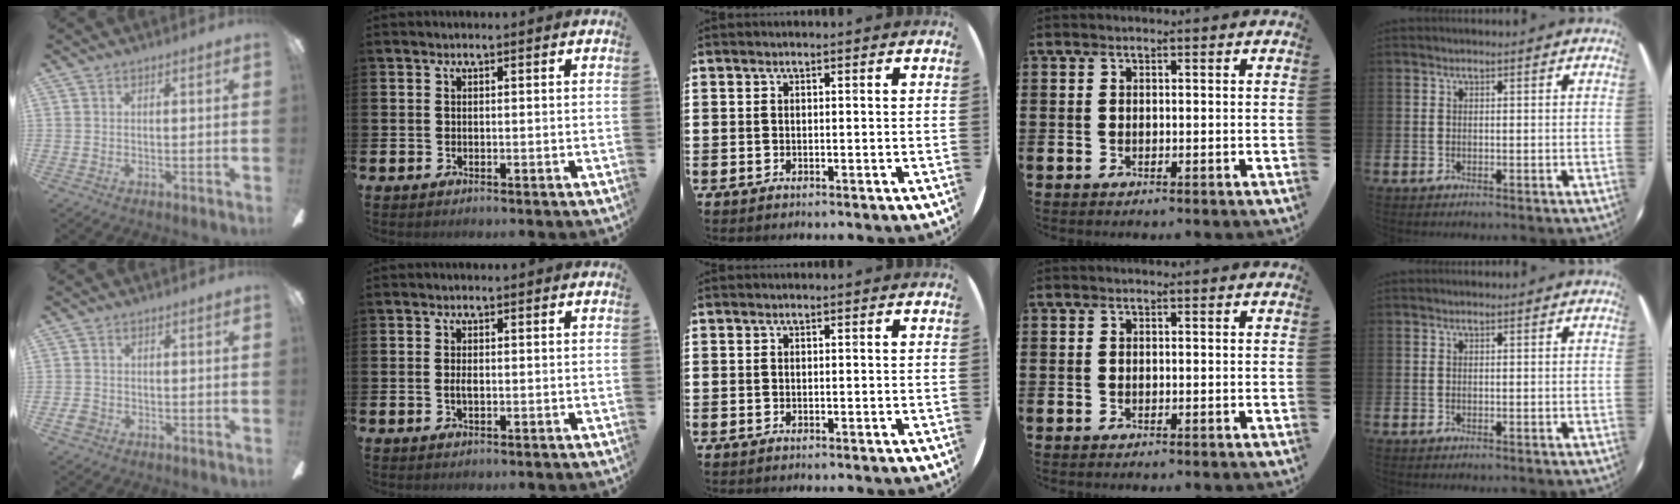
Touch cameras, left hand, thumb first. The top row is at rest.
{"thumb": {"total": 2.4, "force": [-1.1, 1.8, 1.2], "torque": [-0.025, 0.006, -0.022]}, "index": {"total": 1.0, "force": [-0.1, 0.5, 0.9], "torque": [-0.018, 0.004, -0.003]}}